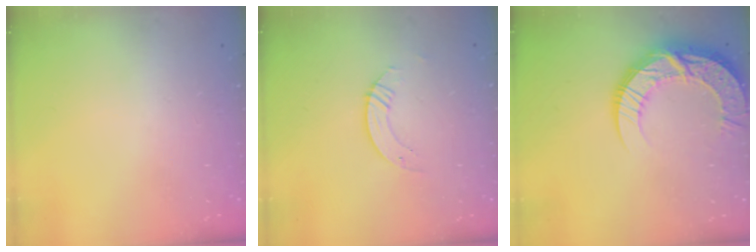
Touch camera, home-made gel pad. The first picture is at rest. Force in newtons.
{"total": 3.1, "press": 3.1, "slide": 0.2}
{"total": 16.6, "press": 16.5, "slide": 1.4}